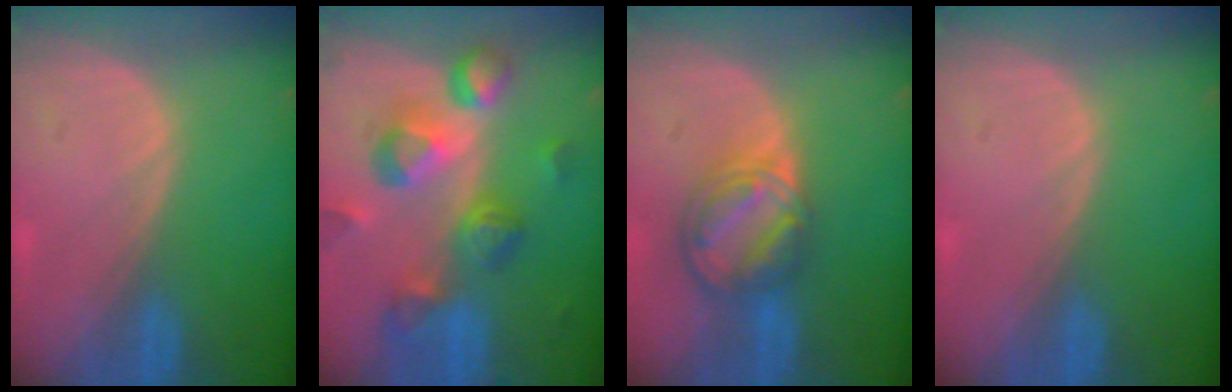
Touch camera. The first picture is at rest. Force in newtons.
{"total": 10.5, "press": 9.4, "slide": 4.7}
{"total": 8.2, "press": 6.9, "slide": 4.4}
{"total": 0.0}